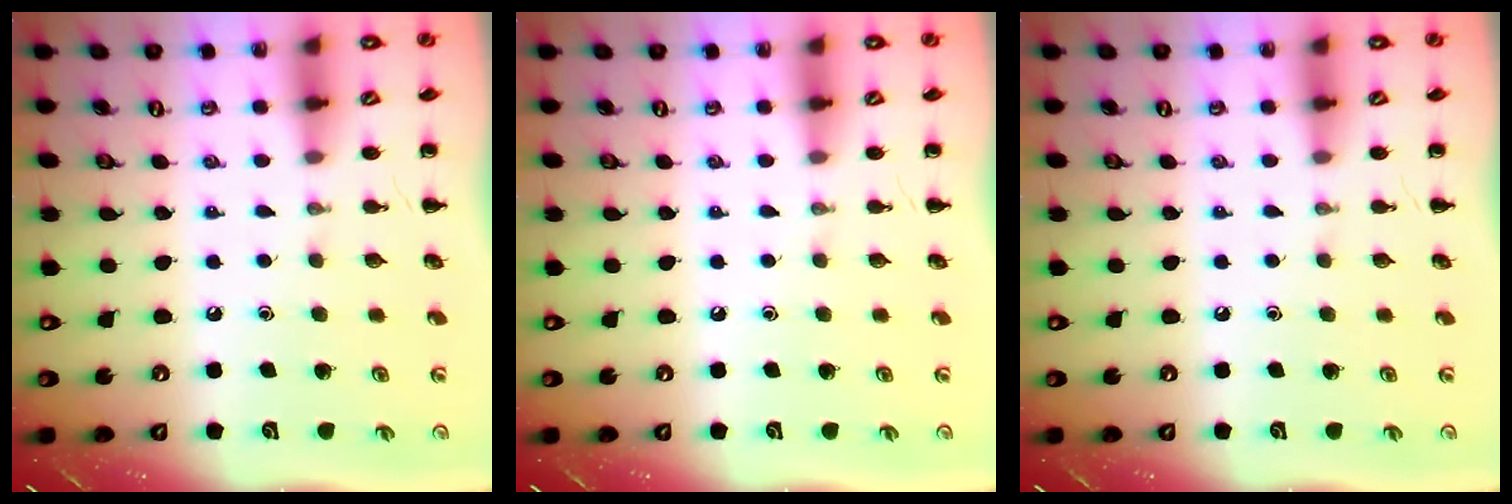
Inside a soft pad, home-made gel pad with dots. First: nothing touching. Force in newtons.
{"total": 0.0}
{"total": 0.0}